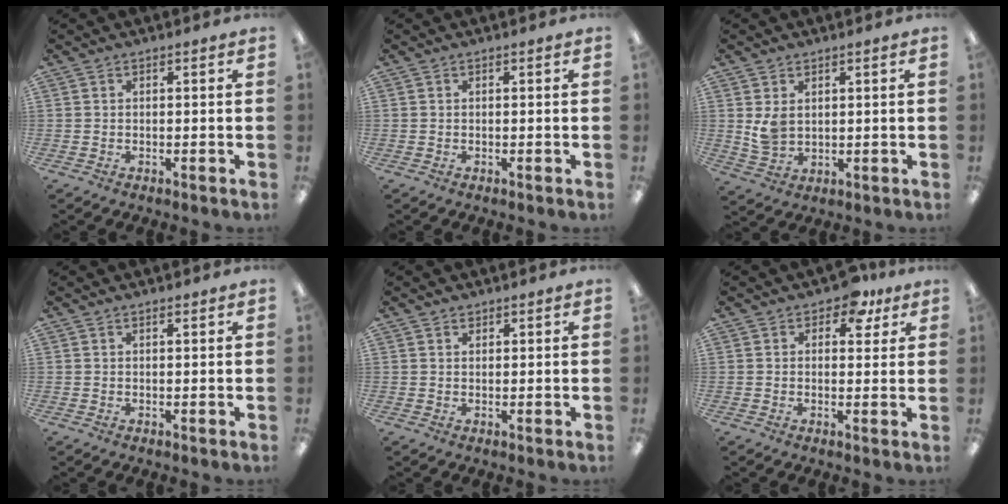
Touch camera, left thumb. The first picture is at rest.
{"total": 0.0}
{"total": 4.9, "force": [1.8, 3.4, 3.0], "torque": [-0.054, -0.001, 0.037]}
{"total": 0.6, "force": [0.5, 0.1, 0.2], "torque": [-0.005, 0.000, 0.010]}
{"total": 1.1, "force": [1.0, 0.5, 0.1], "torque": [0.006, -0.003, 0.018]}
{"total": 6.8, "force": [4.3, 3.8, 3.7], "torque": [-0.041, -0.014, 0.074]}